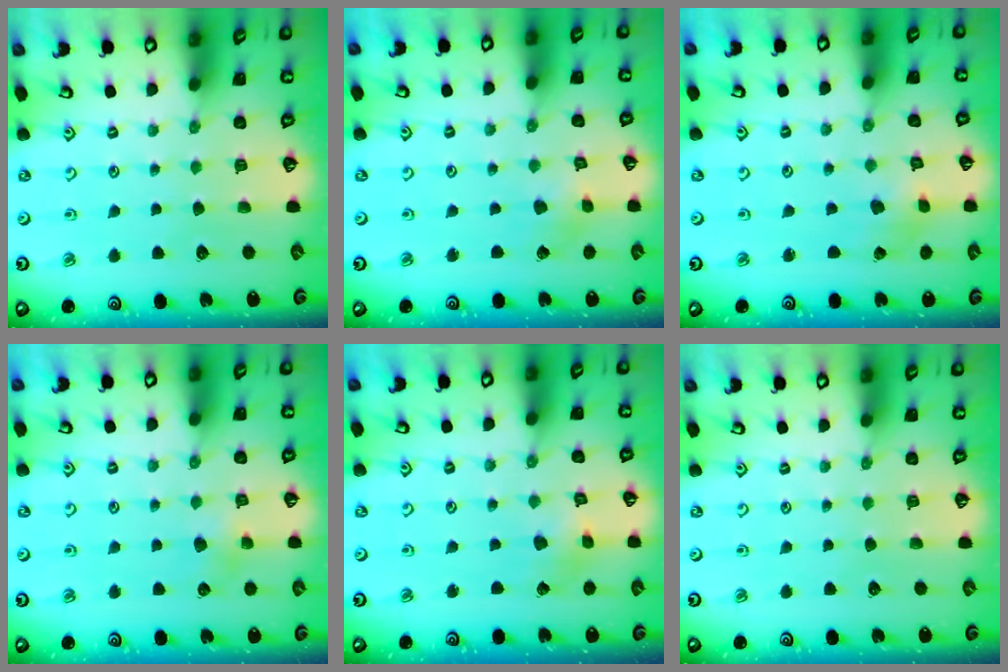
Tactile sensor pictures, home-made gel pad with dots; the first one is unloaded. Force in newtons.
{"total": 2.9, "press": 2.9, "slide": 0.2}
{"total": 2.7, "press": 2.7, "slide": 0.4}
{"total": 3.3, "press": 3.2, "slide": 0.9}
{"total": 2.7, "press": 2.7, "slide": 0.3}
{"total": 0.0}